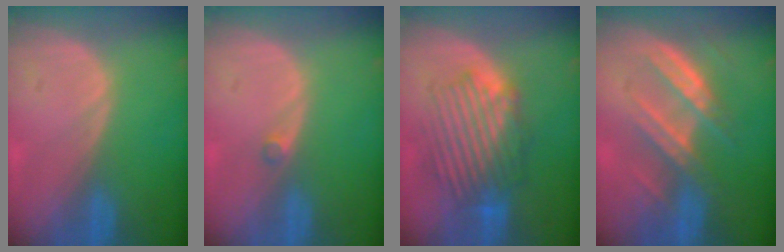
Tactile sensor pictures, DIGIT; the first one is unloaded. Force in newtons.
{"total": 1.0, "press": 0.9, "slide": 0.5}
{"total": 8.7, "press": 8.4, "slide": 2.1}
{"total": 6.9, "press": 6.8, "slide": 1.0}